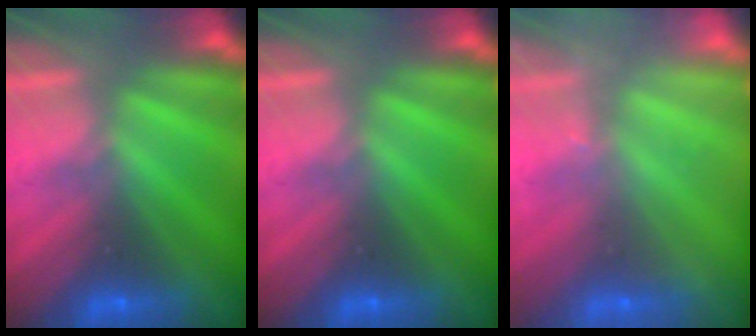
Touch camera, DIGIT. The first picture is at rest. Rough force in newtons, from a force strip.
{"total": 0.0}
{"total": 2.2}